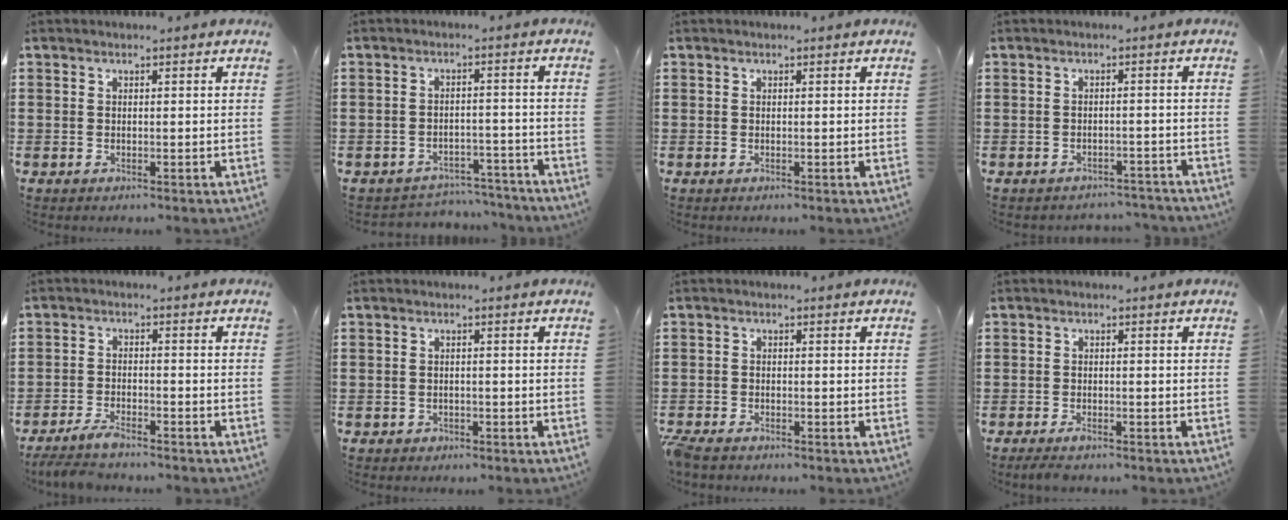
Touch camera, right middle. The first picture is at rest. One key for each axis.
{"total": 3.7, "fx": -3.6, "fy": 0.5, "fz": 0.0, "tx": -0.007, "ty": 0.002, "tz": -0.078}
{"total": 0.0}
{"total": 1.9, "fx": -1.9, "fy": 0.3, "fz": 0.0, "tx": -0.008, "ty": -0.001, "tz": -0.041}
{"total": 3.5, "fx": -3.1, "fy": 0.3, "fz": 1.4, "tx": -0.041, "ty": -0.007, "tz": -0.066}
{"total": 0.7, "fx": -0.5, "fy": 0.5, "fz": 0.0, "tx": -0.003, "ty": 0.002, "tz": -0.012}
{"total": 1.8, "fx": -1.7, "fy": 0.4, "fz": 0.5, "tx": -0.028, "ty": -0.006, "tz": -0.038}
{"total": 1.3, "fx": -1.0, "fy": 0.2, "fz": 0.9, "tx": -0.026, "ty": -0.008, "tz": -0.020}